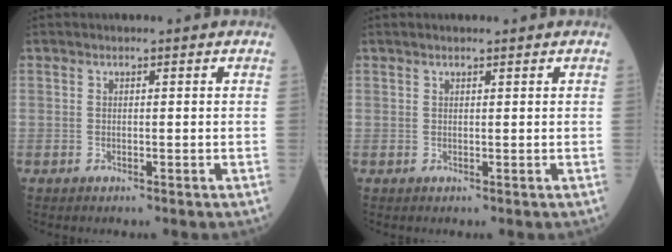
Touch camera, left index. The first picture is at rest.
{"total": 1.0, "force": [0.8, 0.1, 0.6], "torque": [-0.013, 0.009, 0.014]}